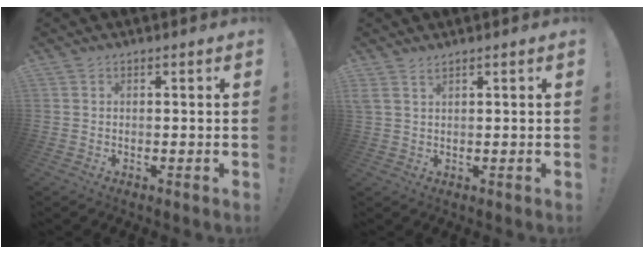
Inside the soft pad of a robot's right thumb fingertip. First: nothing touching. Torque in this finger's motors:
{"motor_torque": [1.81, 1.87, 0.72, 0.02, 0.47]}